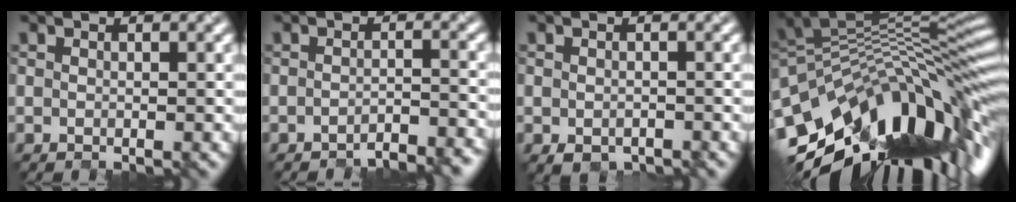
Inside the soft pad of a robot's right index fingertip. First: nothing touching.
{"total": 3.2, "force": [-3.2, 0.0, 0.7], "torque": [-0.014, 0.000, -0.047]}
{"total": 1.5, "force": [-1.4, 0.5, 0.3], "torque": [-0.013, -0.013, -0.014]}
{"total": 13.3, "force": [-5.5, 5.7, 10.8], "torque": [-0.193, 0.007, -0.096]}